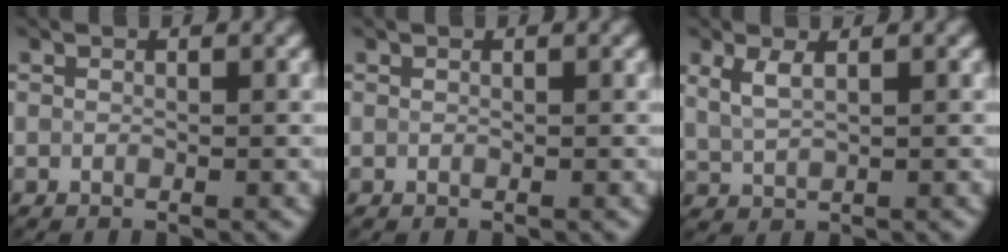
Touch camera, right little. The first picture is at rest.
{"total": 0.0}
{"total": 2.1, "force": [1.0, 0.8, 1.6], "torque": [-0.040, -0.001, 0.026]}